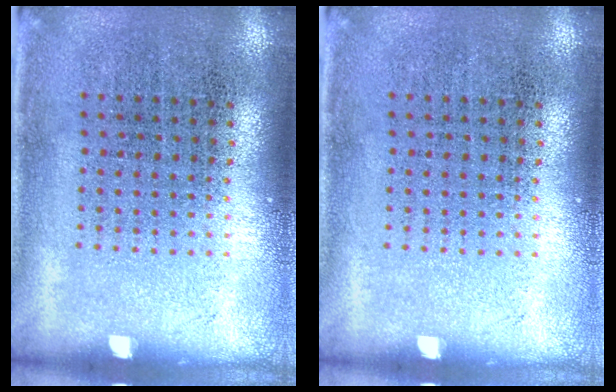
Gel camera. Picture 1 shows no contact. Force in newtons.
{"total": 0.0}